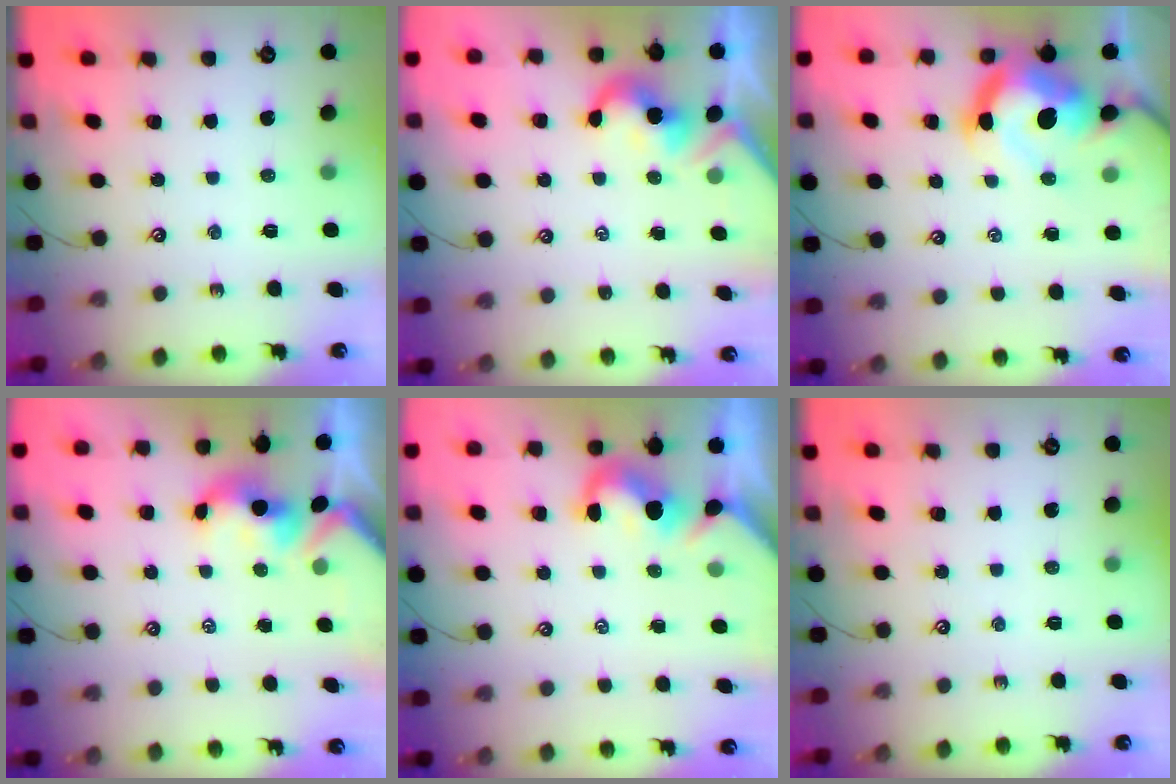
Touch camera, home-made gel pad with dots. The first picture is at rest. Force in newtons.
{"total": 2.1, "press": 2.1, "slide": 0.4}
{"total": 13.5, "press": 13.4, "slide": 1.9}
{"total": 1.7, "press": 1.5, "slide": 0.7}
{"total": 0.0}
{"total": 0.0}